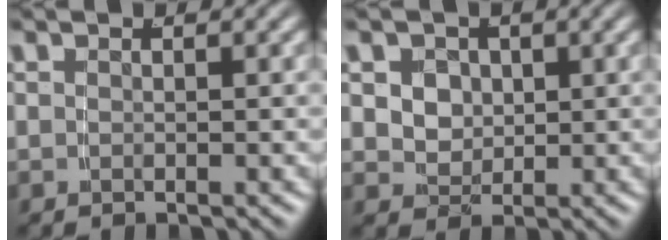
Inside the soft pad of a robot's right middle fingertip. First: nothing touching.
{"total": 4.4, "force": [0.8, 3.7, 2.2], "torque": [-0.052, -0.021, 0.024]}